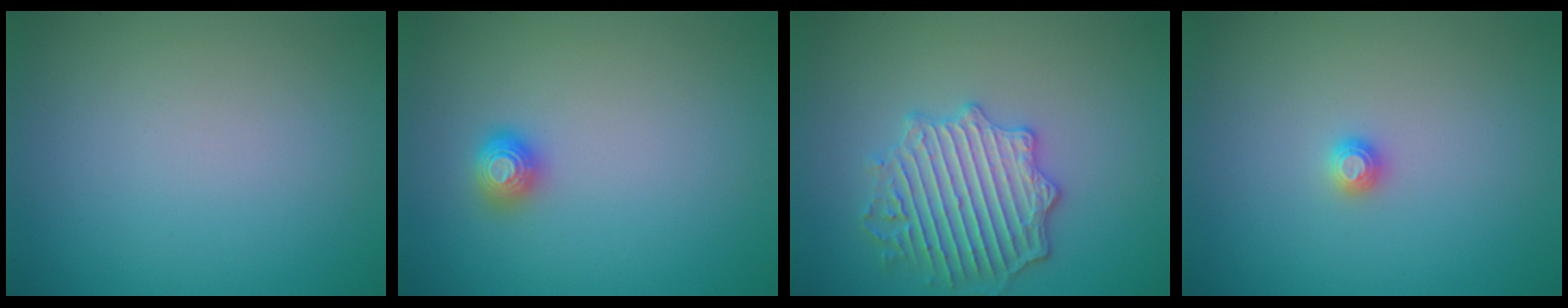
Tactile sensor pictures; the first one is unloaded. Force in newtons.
{"total": 1.4, "press": 1.4, "slide": 0.4}
{"total": 4.6, "press": 4.4, "slide": 1.3}
{"total": 1.0, "press": 1.0, "slide": 0.1}